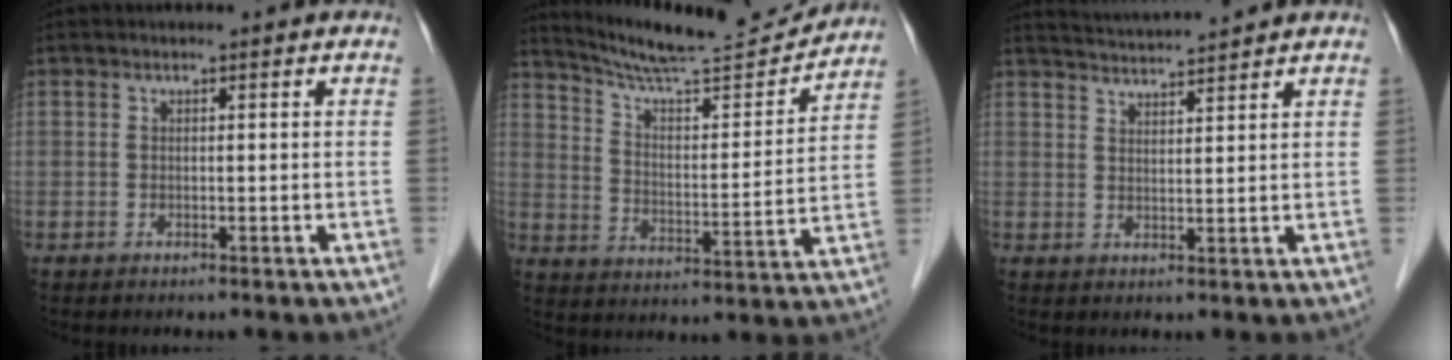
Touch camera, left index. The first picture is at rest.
{"total": 14.2, "force": [13.7, 0.1, 3.8], "torque": [-0.069, -0.024, 0.208]}
{"total": 3.8, "force": [3.5, -1.4, 0.4], "torque": [-0.014, 0.009, 0.059]}